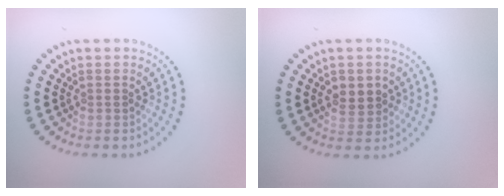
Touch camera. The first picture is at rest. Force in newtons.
{"total": 2.5, "press": 2.5, "slide": 0.4}